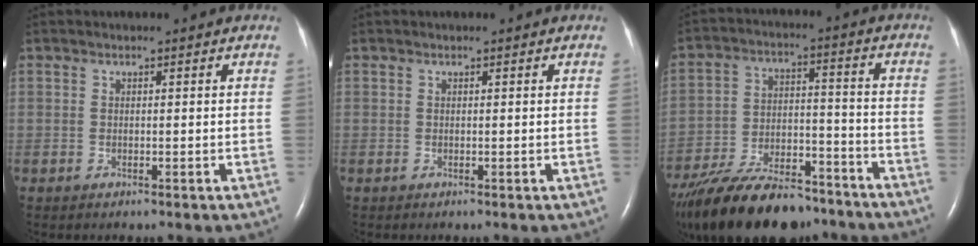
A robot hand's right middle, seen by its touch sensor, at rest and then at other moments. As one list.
[{"total": 0.0}, {"total": 21.7, "force": [-17.8, 7.2, 10.2], "torque": [-0.200, -0.013, -0.284]}]